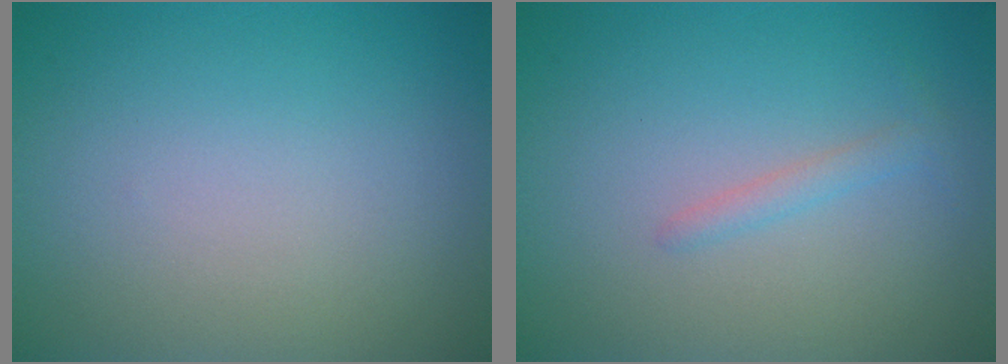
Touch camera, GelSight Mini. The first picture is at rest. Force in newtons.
{"total": 1.1, "press": 1.1, "slide": 0.1}